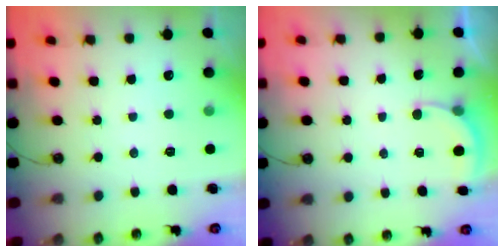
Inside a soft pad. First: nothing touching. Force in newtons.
{"total": 2.9, "press": 2.9, "slide": 0.3}